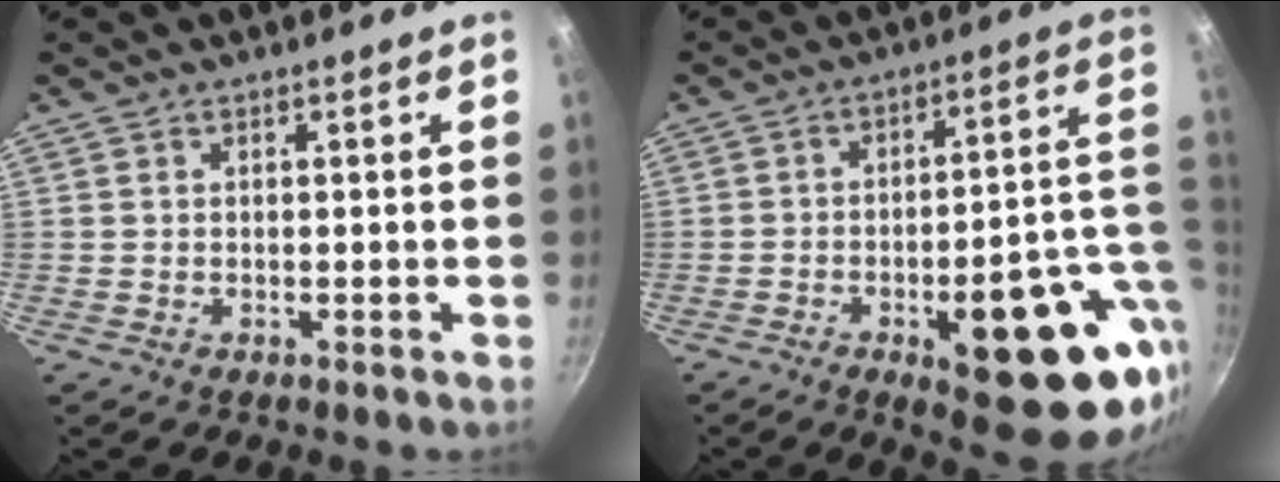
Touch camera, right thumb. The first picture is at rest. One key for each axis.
{"total": 22.7, "fx": -6.8, "fy": 8.5, "fz": 19.9, "tx": -0.212, "ty": 0.021, "tz": -0.085}